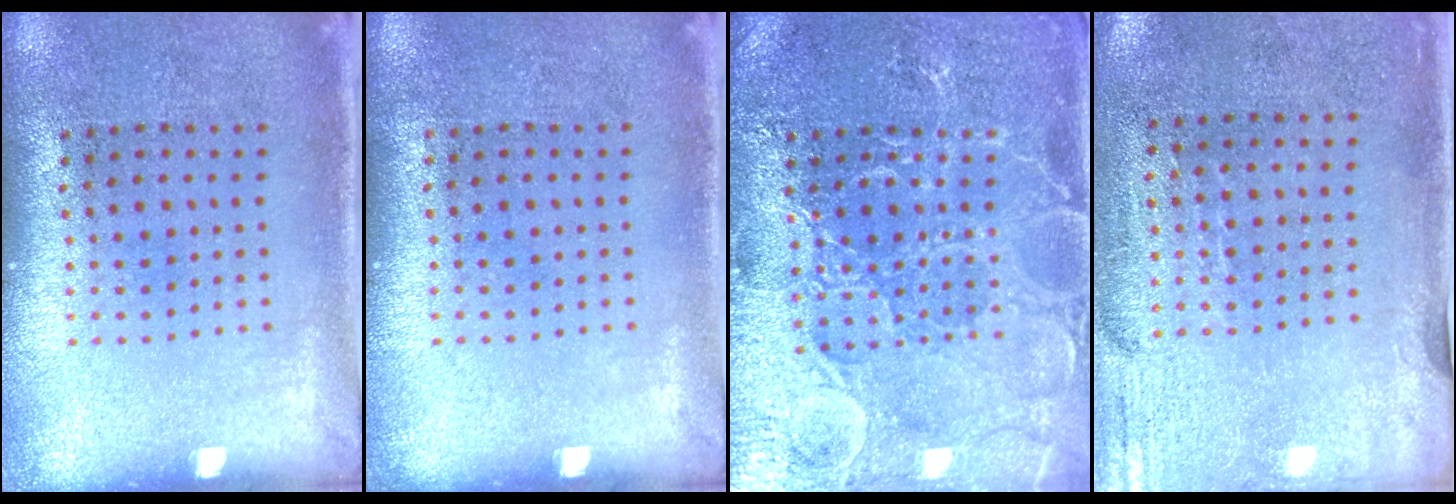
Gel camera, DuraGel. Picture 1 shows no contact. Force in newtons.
{"total": 0.0}
{"total": 4.4, "press": 4.4, "slide": 0.5}
{"total": 3.0, "press": 2.5, "slide": 1.6}